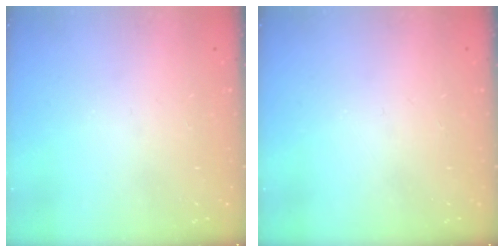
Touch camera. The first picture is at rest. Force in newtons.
{"total": 0.0}